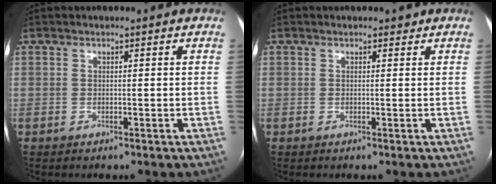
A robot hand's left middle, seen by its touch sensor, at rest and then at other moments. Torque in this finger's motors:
{"motor_torque": [-0.02, -0.01, -0.02, 0.00]}